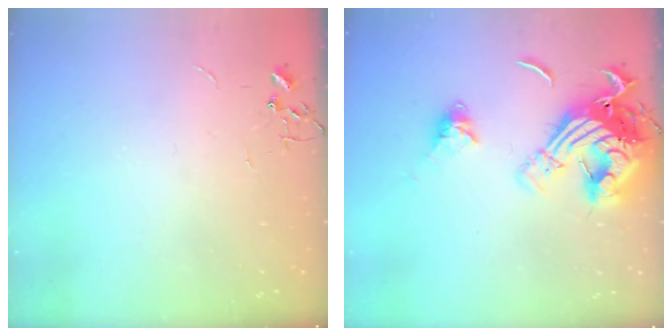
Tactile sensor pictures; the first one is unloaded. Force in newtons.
{"total": 19.6, "press": 19.5, "slide": 2.1}